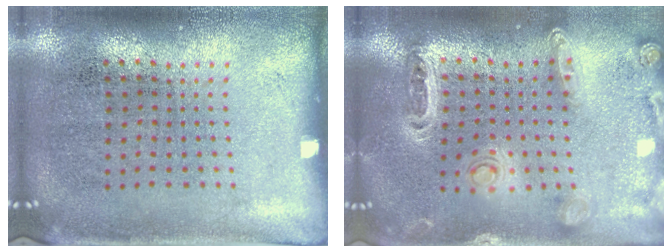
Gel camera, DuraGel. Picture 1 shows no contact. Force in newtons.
{"total": 1.4, "press": 1.3, "slide": 0.3}